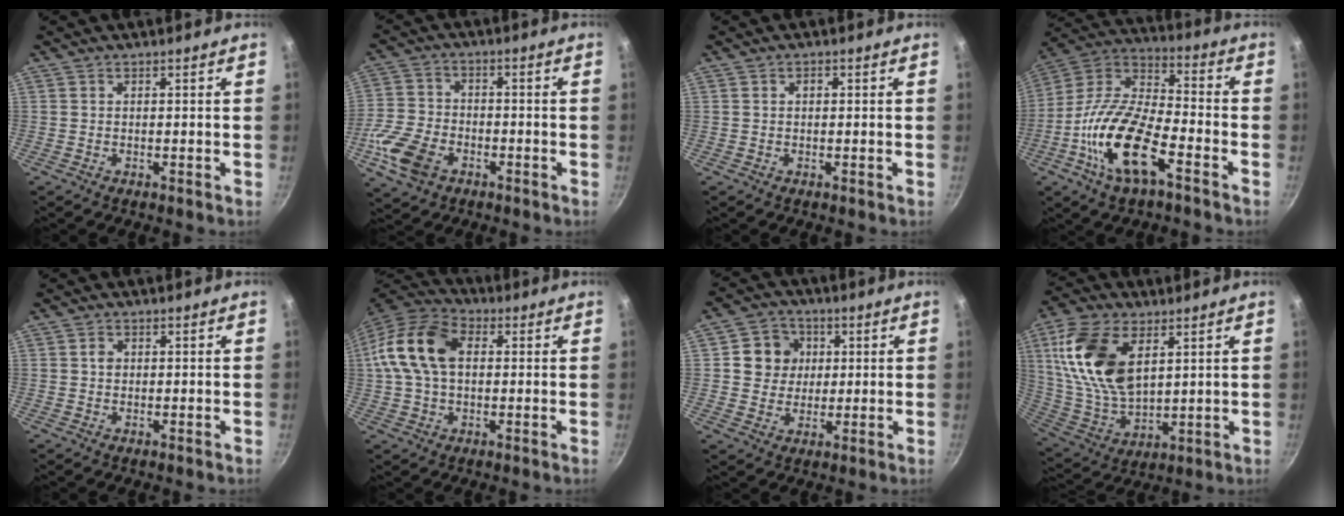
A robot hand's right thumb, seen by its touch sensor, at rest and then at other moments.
{"total": 10.7, "force": [-4.5, 7.3, 6.4], "torque": [-0.123, 0.020, -0.093]}
{"total": 1.2, "force": [0.2, 0.8, 0.8], "torque": [-0.011, 0.006, 0.002]}
{"total": 19.0, "force": [-7.9, 8.0, 15.3], "torque": [-0.288, 0.048, -0.169]}
{"total": 1.6, "force": [0.2, 1.3, 0.8], "torque": [-0.010, 0.006, 0.003]}
{"total": 14.3, "force": [2.0, 9.3, 10.7], "torque": [-0.190, 0.027, 0.021]}
{"total": 8.2, "force": [1.7, 7.5, 2.8], "torque": [-0.008, 0.007, 0.022]}
{"total": 18.9, "force": [6.4, 10.6, 14.2], "torque": [-0.265, -0.019, 0.135]}